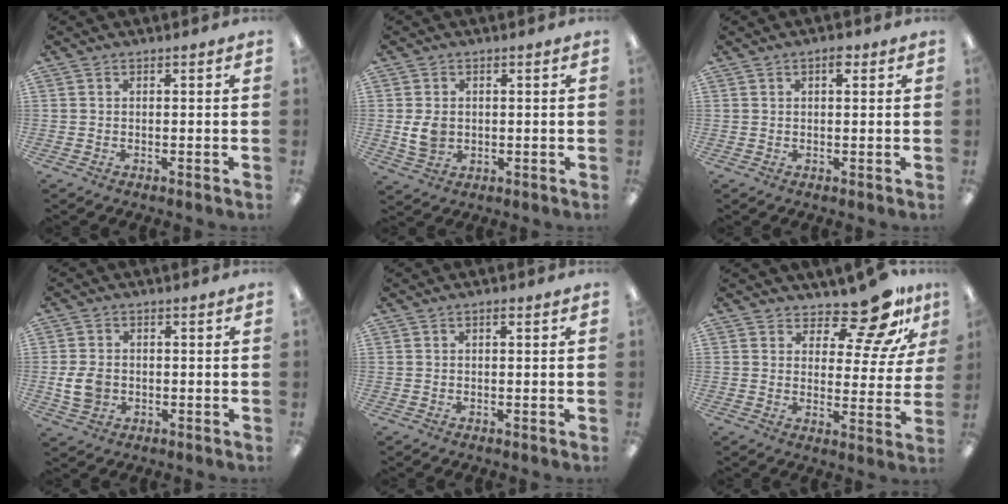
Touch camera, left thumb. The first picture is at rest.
{"total": 5.4, "force": [0.1, 4.3, 3.3], "torque": [-0.066, 0.000, 0.003]}
{"total": 2.7, "force": [1.4, 1.3, 1.9], "torque": [-0.018, -0.005, 0.018]}
{"total": 6.1, "force": [-0.6, 4.9, 3.5], "torque": [-0.074, 0.002, -0.012]}
{"total": 1.0, "force": [0.6, 0.4, 0.7], "torque": [-0.007, 0.000, 0.007]}
{"total": 14.0, "force": [11.3, 4.6, 6.8], "torque": [-0.102, -0.080, 0.195]}